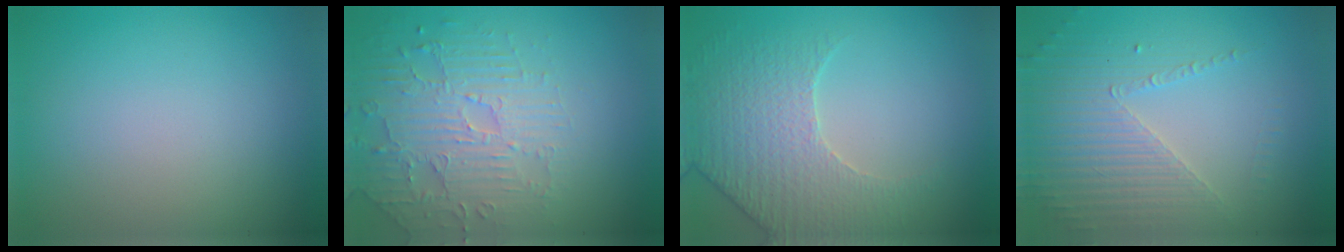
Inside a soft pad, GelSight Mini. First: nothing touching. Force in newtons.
{"total": 4.7, "press": 4.0, "slide": 2.5}
{"total": 4.2, "press": 4.1, "slide": 1.0}
{"total": 3.7, "press": 3.3, "slide": 1.5}